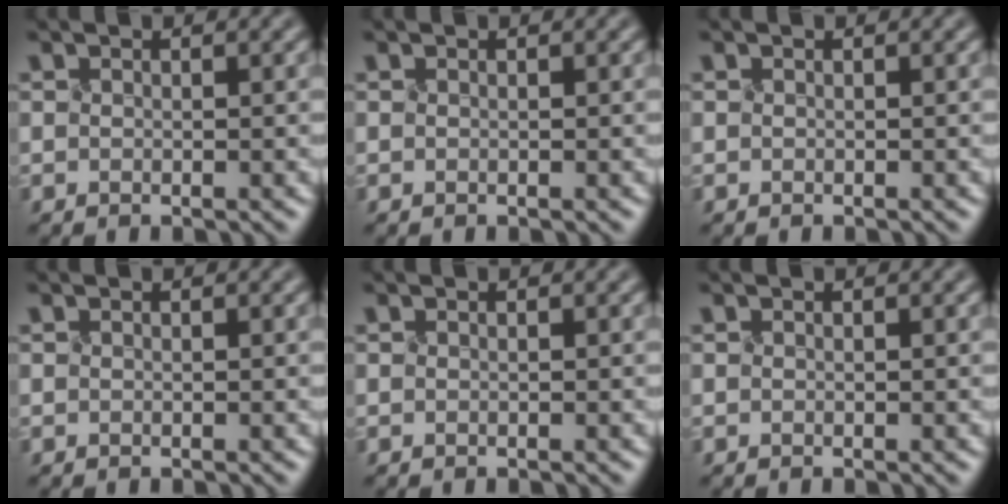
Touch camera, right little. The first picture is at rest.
{"total": 0.0}
{"total": 0.0}
{"total": 0.0}
{"total": 0.0}
{"total": 0.0}